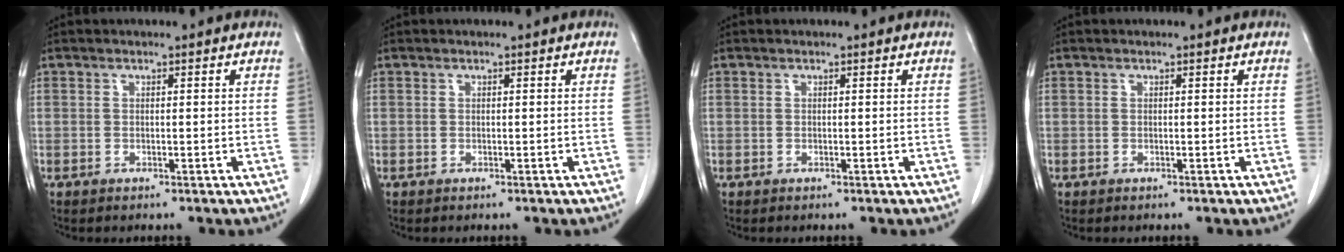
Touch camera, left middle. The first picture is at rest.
{"total": 0.0}
{"total": 0.0}
{"total": 0.0}